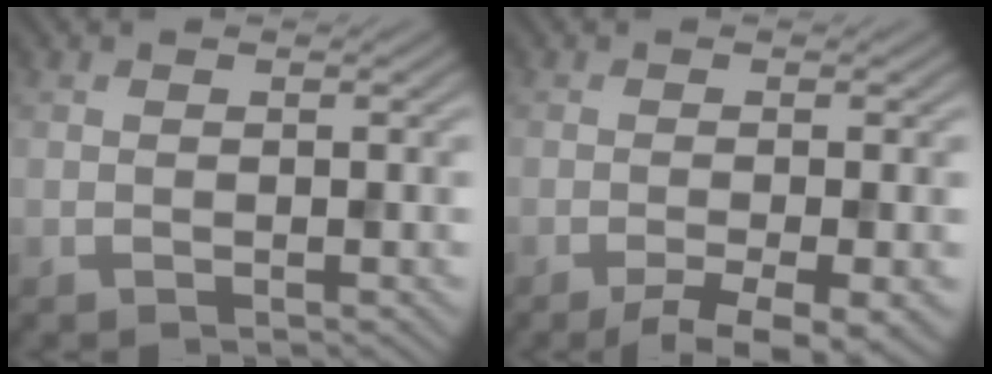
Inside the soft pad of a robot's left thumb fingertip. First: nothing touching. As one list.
[{"total": 4.9, "force": [-2.9, 0.9, 3.8], "torque": [-0.055, 0.001, -0.046]}]